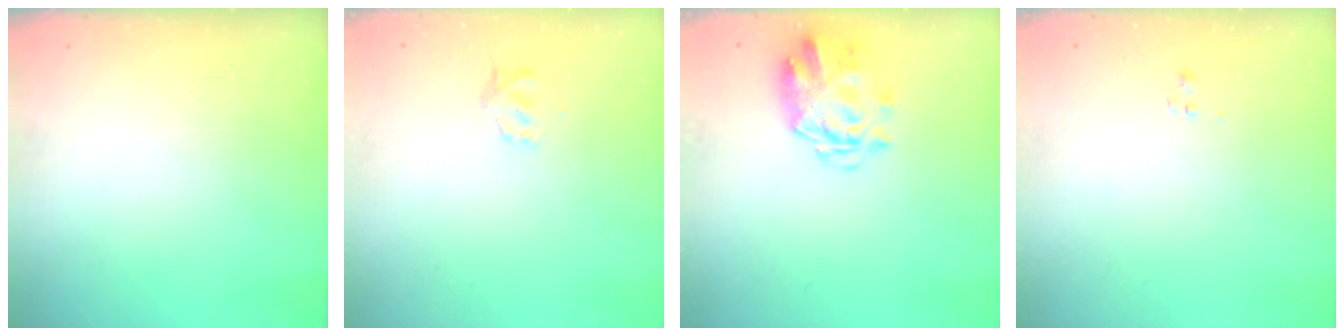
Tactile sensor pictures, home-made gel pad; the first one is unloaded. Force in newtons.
{"total": 2.2, "press": 2.2, "slide": 0.3}
{"total": 3.8, "press": 3.4, "slide": 1.8}
{"total": 0.0}